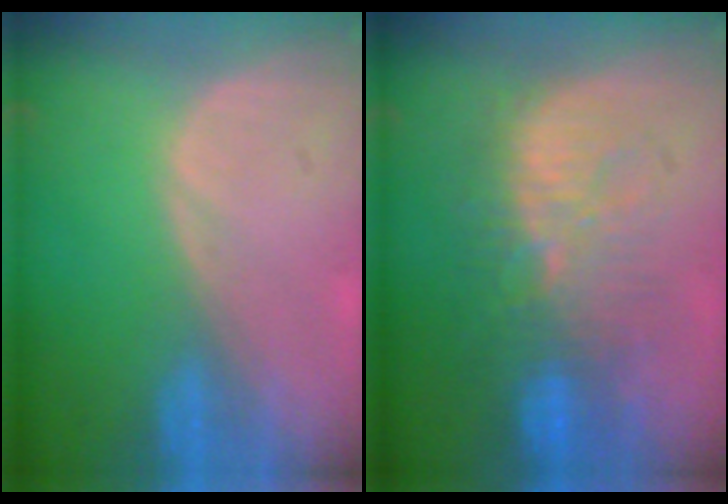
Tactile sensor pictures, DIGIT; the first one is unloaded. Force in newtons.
{"total": 10.4, "press": 9.6, "slide": 3.8}